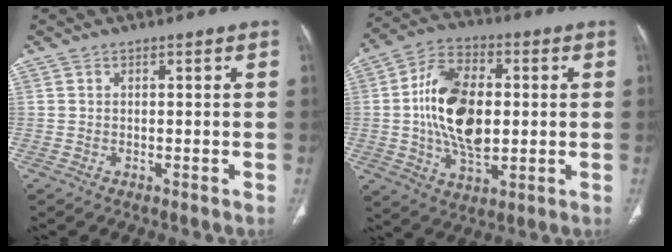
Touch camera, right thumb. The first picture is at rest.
{"total": 16.8, "force": [0.6, 9.8, 13.6], "torque": [-0.232, 0.009, 0.010]}